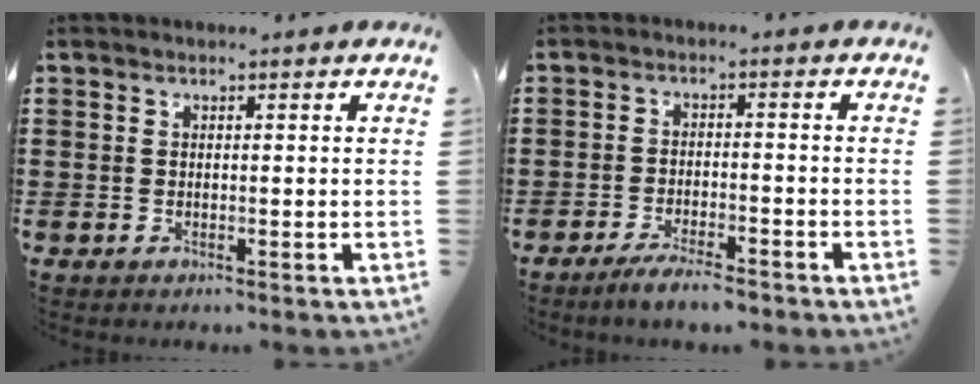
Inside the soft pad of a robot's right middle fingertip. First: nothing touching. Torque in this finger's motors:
{"motor_torque": [2.14, 0.00, 0.07, 0.08]}